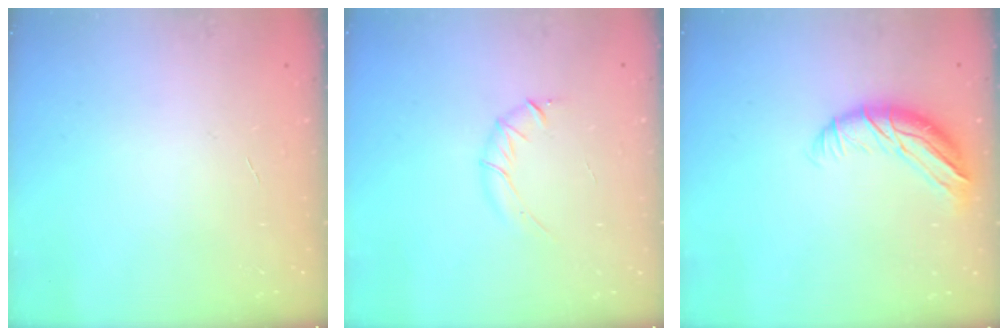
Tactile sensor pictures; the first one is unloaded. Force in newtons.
{"total": 5.6, "press": 5.4, "slide": 1.6}
{"total": 10.9, "press": 10.8, "slide": 1.3}